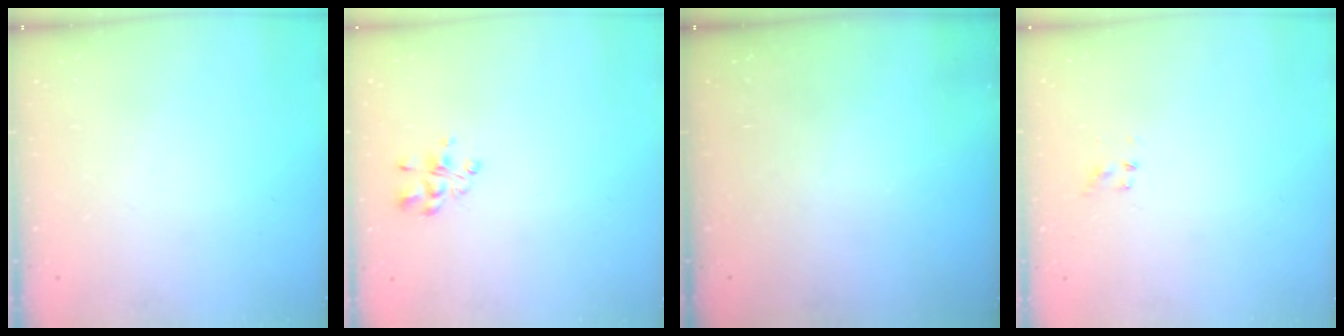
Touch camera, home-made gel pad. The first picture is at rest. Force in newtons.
{"total": 3.9, "press": 3.7, "slide": 1.4}
{"total": 0.0}
{"total": 1.0, "press": 0.9, "slide": 0.4}